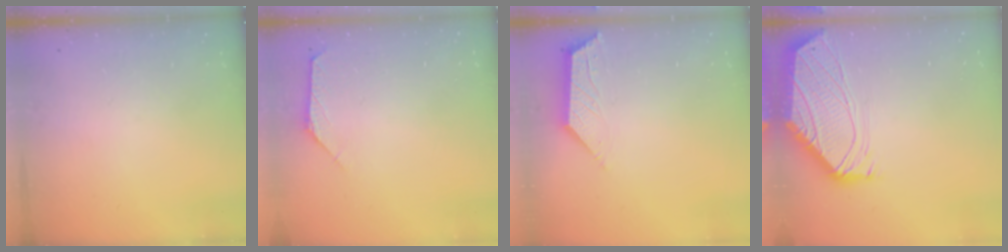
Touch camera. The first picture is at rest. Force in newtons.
{"total": 1.6, "press": 1.5, "slide": 0.4}
{"total": 2.7, "press": 2.7, "slide": 0.5}
{"total": 0.5, "press": 0.4, "slide": 0.3}